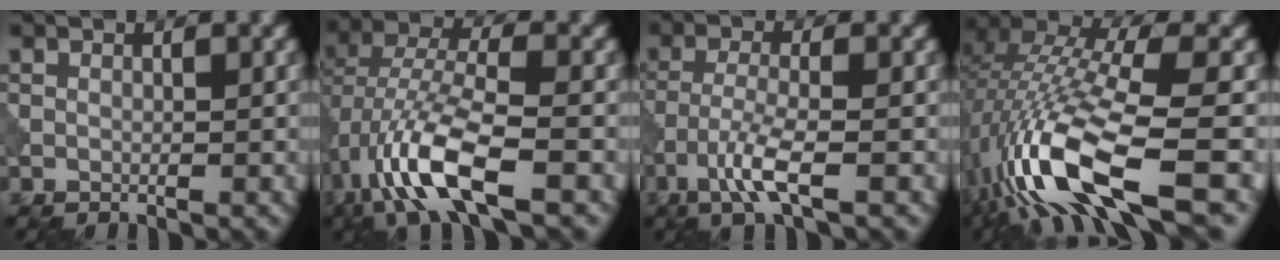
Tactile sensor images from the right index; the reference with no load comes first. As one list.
[{"total": 9.0, "force": [-3.8, 3.0, 7.5], "torque": [-0.157, 0.006, -0.082]}, {"total": 4.0, "force": [-2.1, 0.6, 3.4], "torque": [-0.075, 0.004, -0.051]}, {"total": 13.9, "force": [-4.4, 4.6, 12.4], "torque": [-0.260, 0.005, -0.073]}]